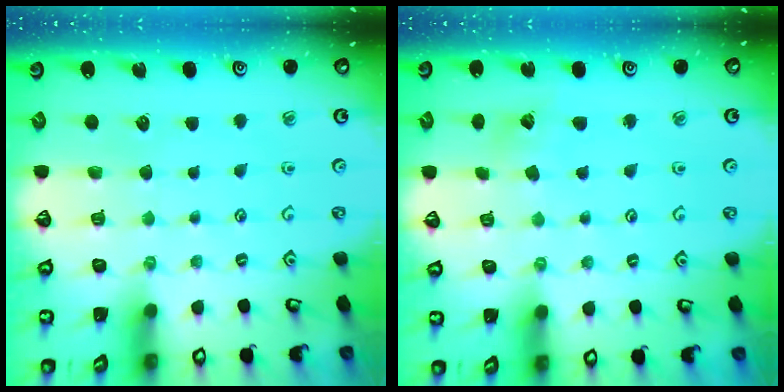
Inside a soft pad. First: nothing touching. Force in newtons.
{"total": 4.5, "press": 4.4, "slide": 0.7}